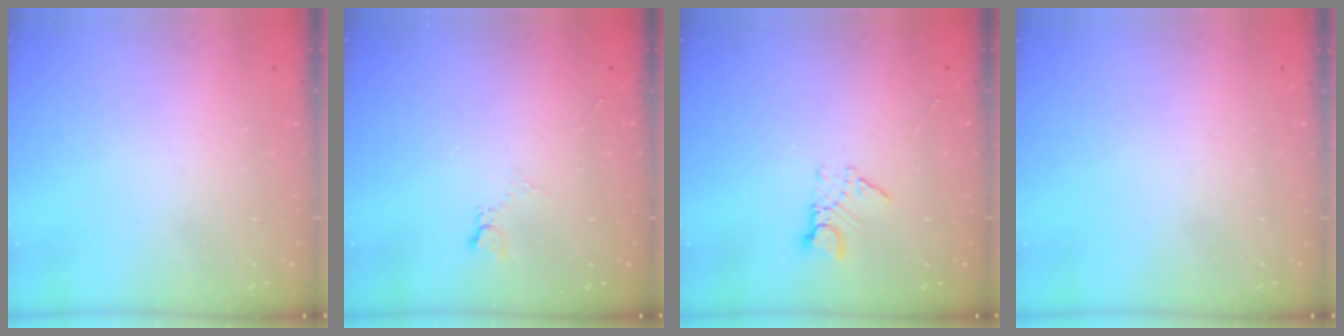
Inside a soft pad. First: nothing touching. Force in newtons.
{"total": 2.5, "press": 2.5, "slide": 0.4}
{"total": 3.9, "press": 3.9, "slide": 0.5}
{"total": 0.0}